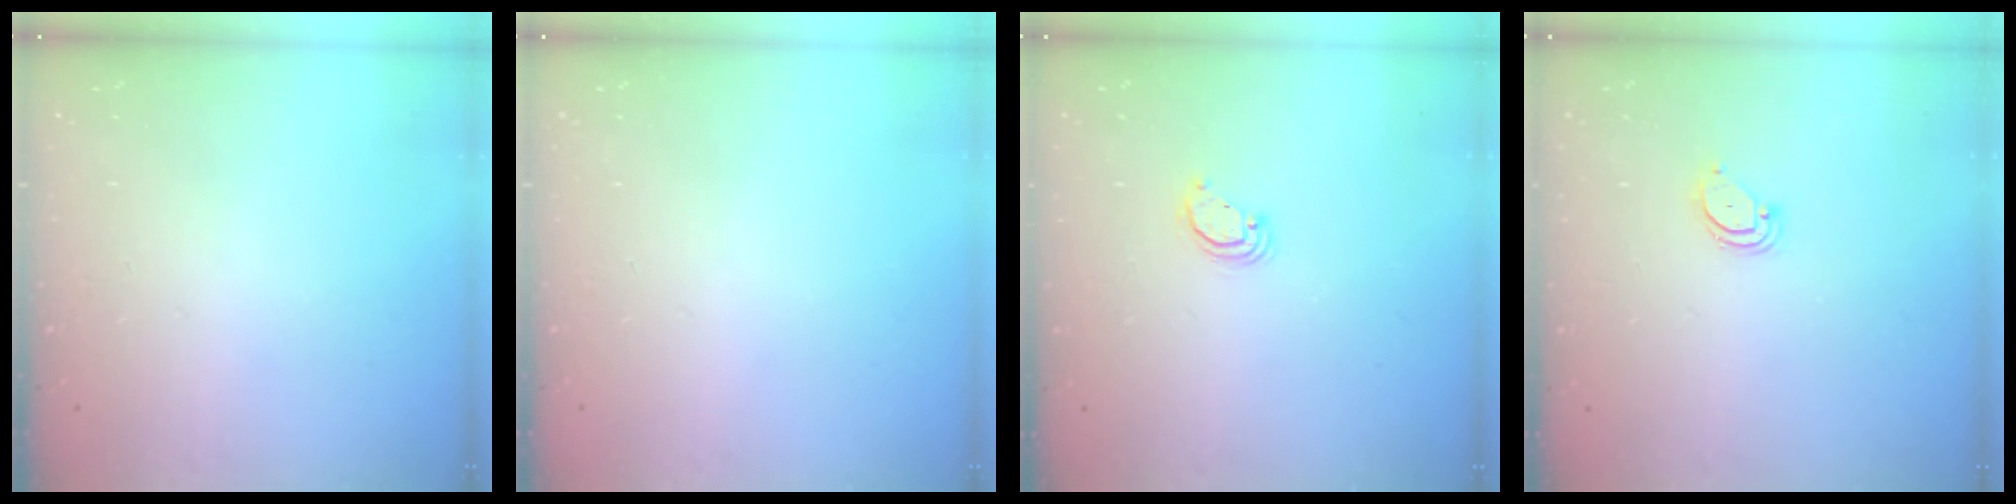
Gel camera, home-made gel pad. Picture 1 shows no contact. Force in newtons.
{"total": 0.0}
{"total": 2.9, "press": 2.9, "slide": 0.1}
{"total": 3.0, "press": 3.0, "slide": 0.2}